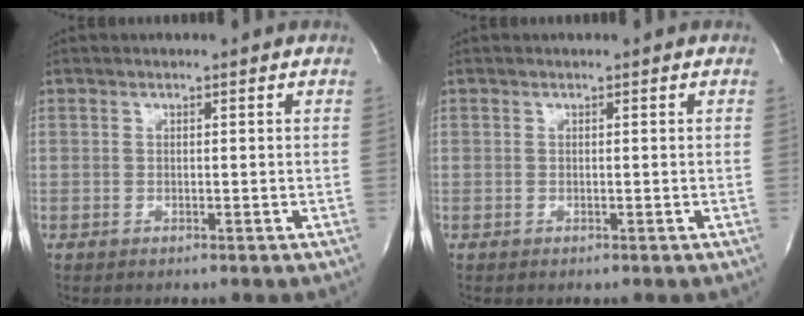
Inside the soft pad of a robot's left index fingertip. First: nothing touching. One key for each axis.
{"total": 0.0}